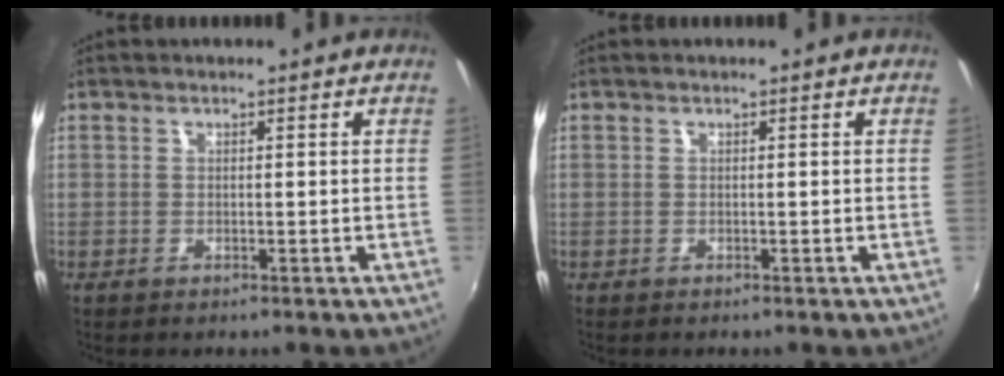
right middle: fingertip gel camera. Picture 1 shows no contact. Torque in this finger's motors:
{"motor_torque": [0.02, -0.07, 0.01, 0.00]}